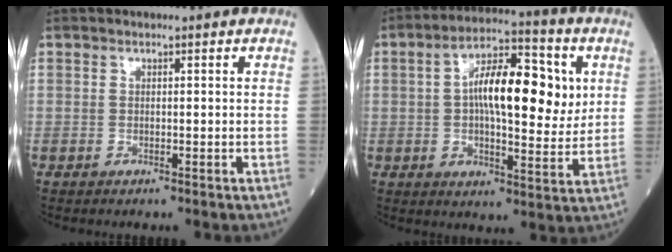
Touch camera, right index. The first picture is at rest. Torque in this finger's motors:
{"motor_torque": [0.89, 0.39, 0.87, 0.19]}